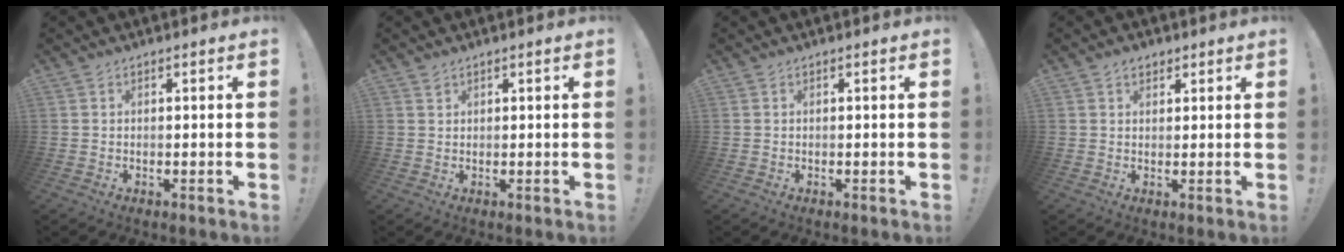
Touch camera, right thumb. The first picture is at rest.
{"total": 1.1, "force": [0.9, 0.6, 0.2], "torque": [-0.004, -0.001, 0.017]}
{"total": 0.0}
{"total": 2.7, "force": [1.7, 1.8, 1.2], "torque": [-0.014, -0.004, 0.030]}